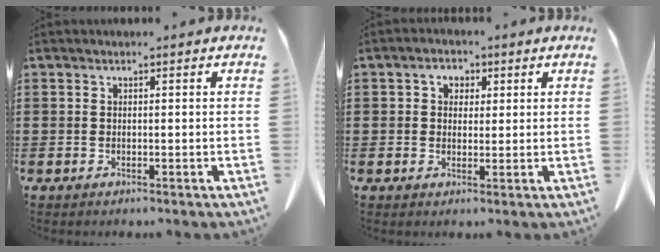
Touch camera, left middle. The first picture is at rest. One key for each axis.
{"total": 2.4, "fx": 0.7, "fy": 2.0, "fz": 1.0, "tx": -0.028, "ty": 0.009, "tz": 0.009}